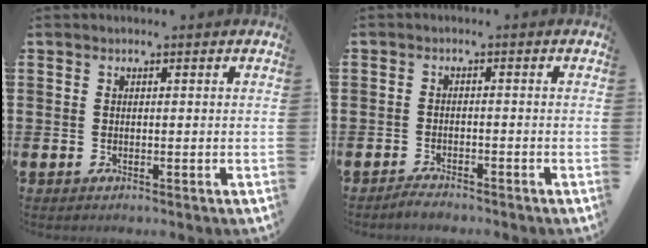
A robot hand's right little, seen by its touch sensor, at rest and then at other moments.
{"total": 1.5, "force": [-1.5, 0.1, 0.1], "torque": [-0.006, 0.001, -0.030]}